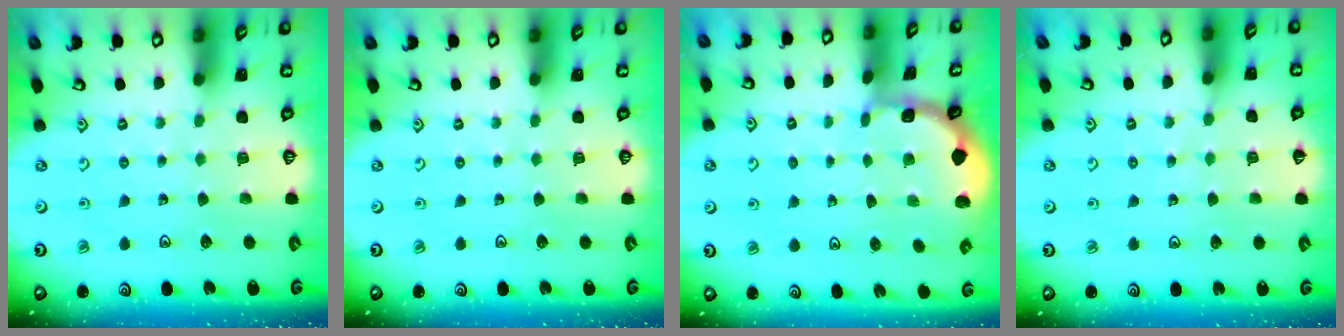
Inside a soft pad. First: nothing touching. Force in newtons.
{"total": 0.0}
{"total": 2.6, "press": 2.6, "slide": 0.3}
{"total": 1.7, "press": 1.7, "slide": 0.2}